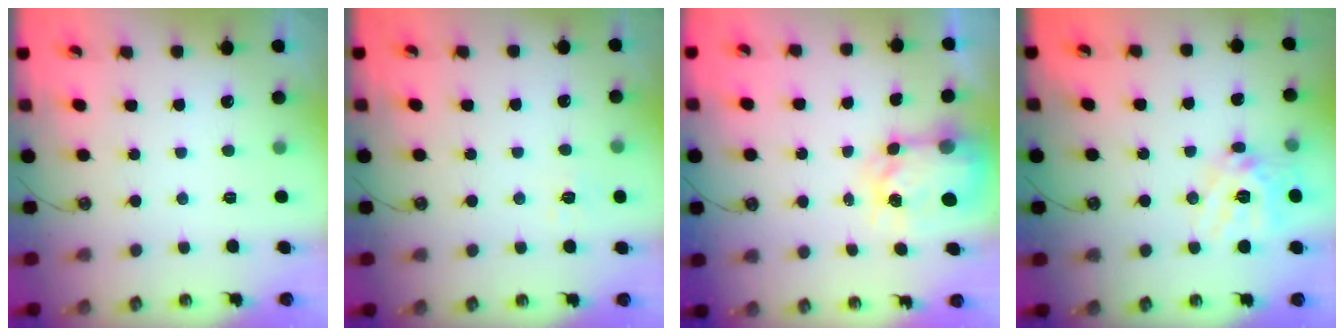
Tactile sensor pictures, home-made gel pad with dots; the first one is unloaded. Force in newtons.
{"total": 5.5, "press": 5.5, "slide": 0.5}
{"total": 5.8, "press": 5.8, "slide": 0.7}
{"total": 14.3, "press": 14.2, "slide": 1.9}